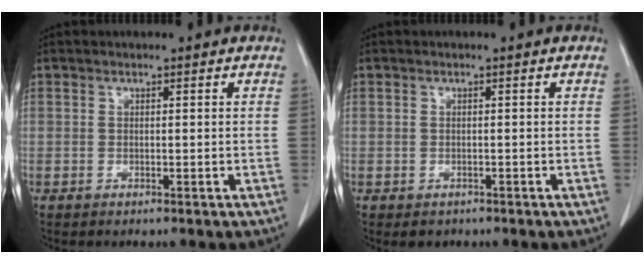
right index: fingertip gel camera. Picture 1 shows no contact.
{"total": 1.5, "force": [-0.9, 1.1, 0.3], "torque": [-0.007, 0.001, -0.007]}